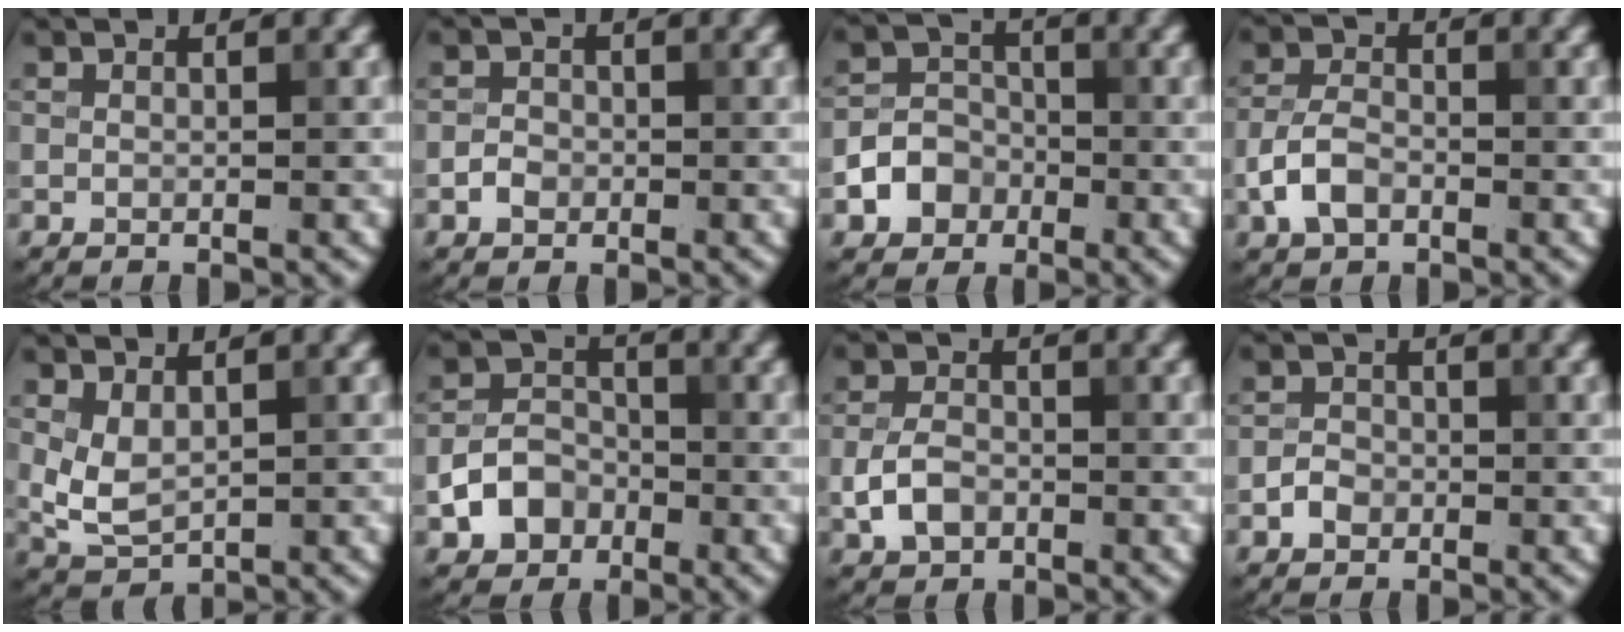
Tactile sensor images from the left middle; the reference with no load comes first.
{"total": 1.4, "force": [-0.6, 1.1, 0.5], "torque": [-0.006, 0.002, -0.013]}
{"total": 3.6, "force": [-1.5, 3.0, 1.3], "torque": [-0.013, 0.004, -0.034]}
{"total": 3.2, "force": [-1.4, 2.0, 2.0], "torque": [-0.040, 0.005, -0.036]}
{"total": 2.8, "force": [0.7, 1.7, 2.1], "torque": [-0.049, -0.001, 0.020]}
{"total": 4.0, "force": [-1.7, 3.1, 1.8], "torque": [-0.033, 0.002, -0.033]}
{"total": 3.1, "force": [-1.0, 2.2, 2.0], "torque": [-0.040, 0.001, -0.024]}
{"total": 1.6, "force": [-0.7, 1.3, 0.7], "torque": [-0.008, 0.003, -0.017]}